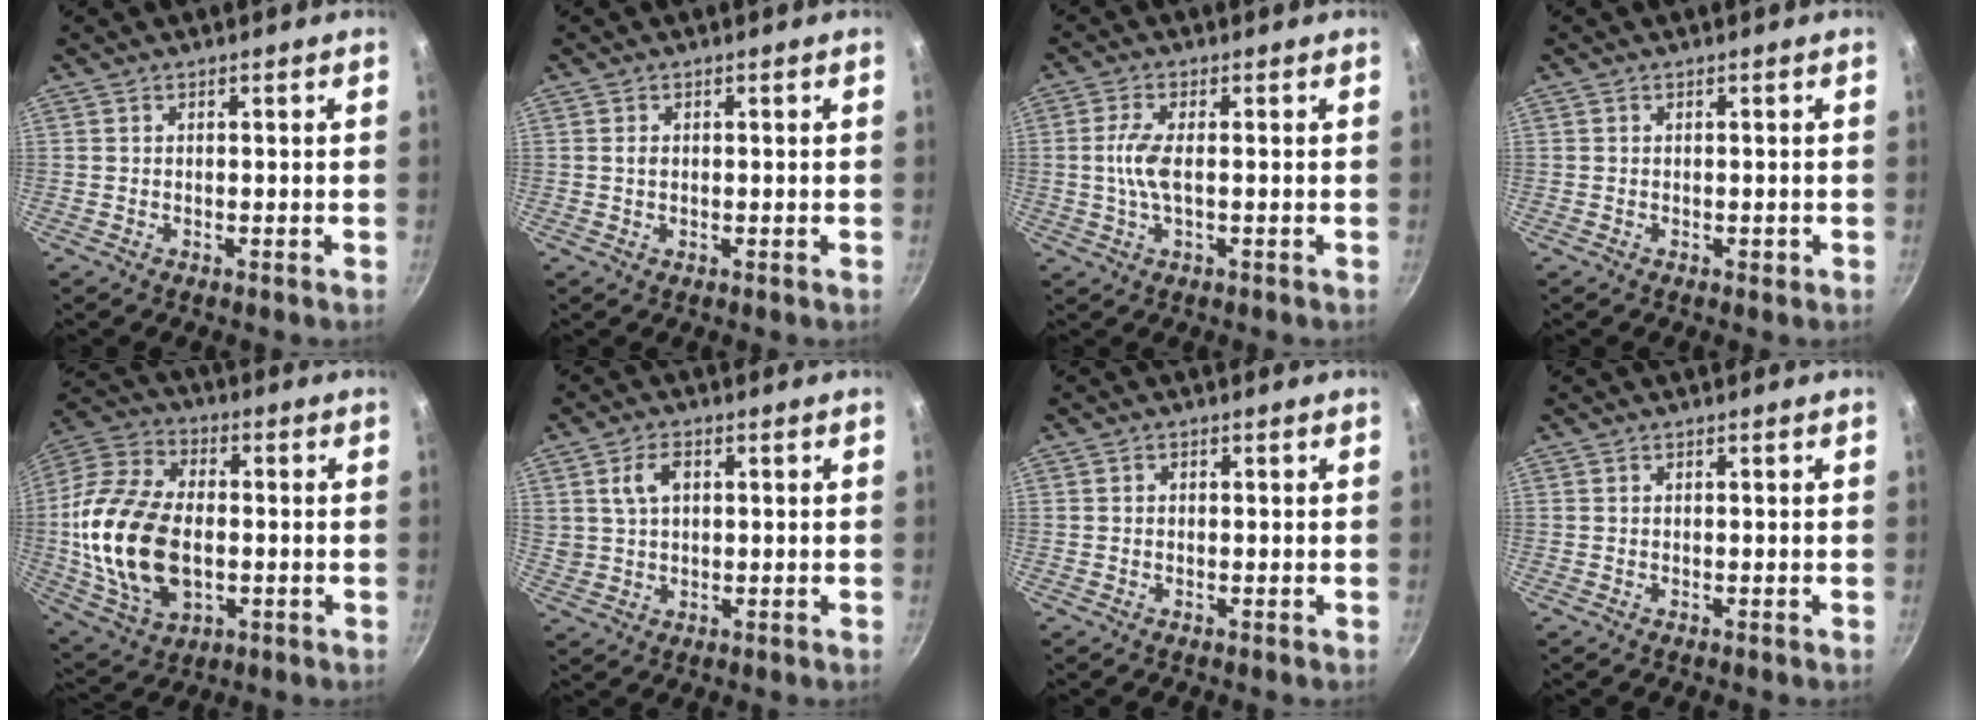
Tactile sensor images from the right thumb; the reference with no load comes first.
{"total": 1.2, "force": [0.1, 0.9, 0.8], "torque": [-0.013, 0.000, 0.001]}
{"total": 5.1, "force": [-0.2, 1.7, 4.8], "torque": [-0.112, 0.003, -0.007]}
{"total": 0.9, "force": [-0.2, 0.7, 0.5], "torque": [-0.003, 0.001, -0.004]}
{"total": 21.5, "force": [-1.5, 13.6, 16.5], "torque": [-0.317, 0.016, -0.026]}
{"total": 5.4, "force": [1.6, 3.6, 3.7], "torque": [-0.055, 0.002, 0.033]}
{"total": 0.7, "force": [0.0, 0.6, 0.3], "torque": [-0.005, 0.004, -0.001]}
{"total": 0.0}